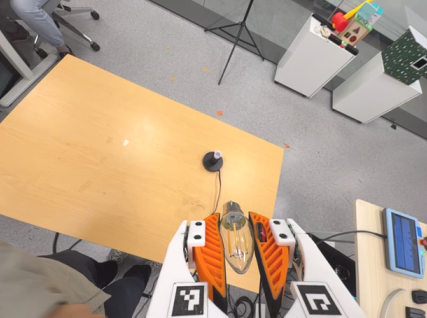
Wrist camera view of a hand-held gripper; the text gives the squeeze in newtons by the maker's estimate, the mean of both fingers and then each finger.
{"total": 21.6, "left": 23.4, "right": 19.8}